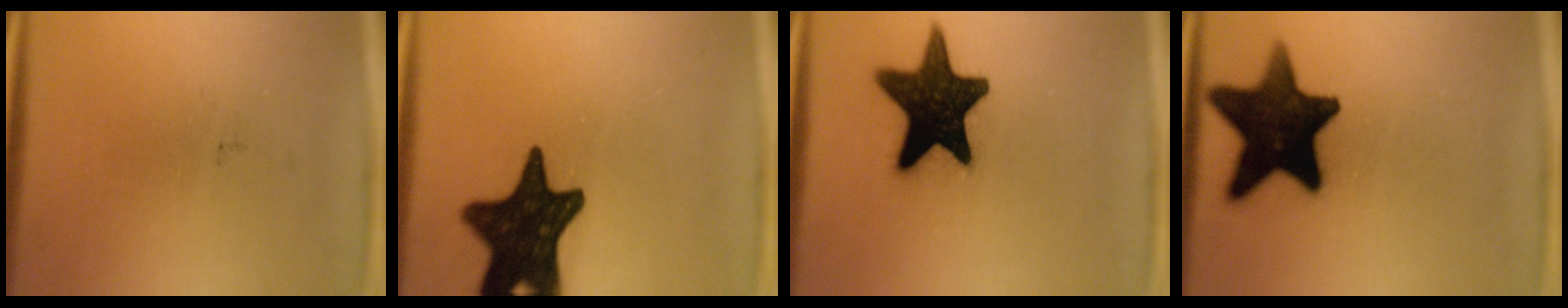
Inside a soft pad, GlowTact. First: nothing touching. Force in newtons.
{"total": 18.2}
{"total": 18.0}
{"total": 17.4}